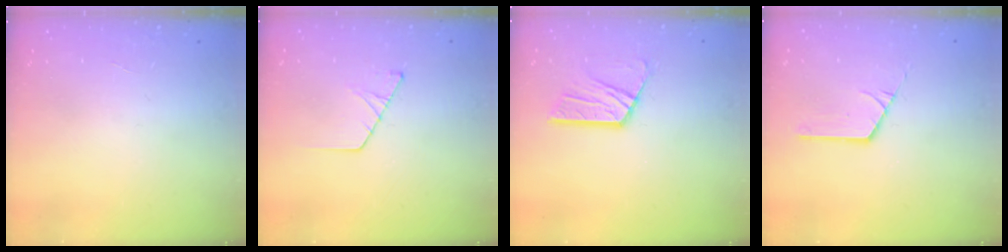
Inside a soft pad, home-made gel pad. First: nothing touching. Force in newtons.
{"total": 3.7, "press": 3.7, "slide": 0.3}
{"total": 10.2, "press": 10.2, "slide": 0.8}
{"total": 2.3, "press": 2.3, "slide": 0.3}